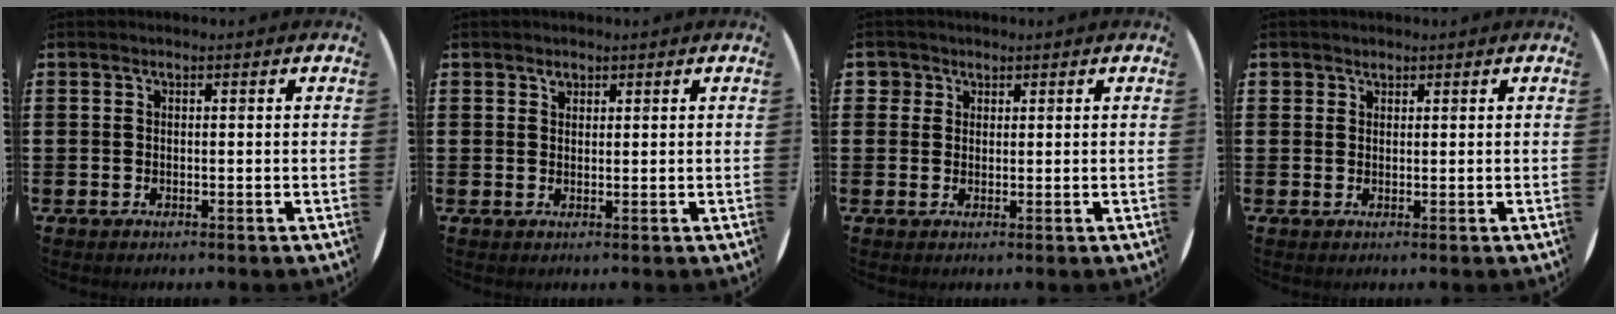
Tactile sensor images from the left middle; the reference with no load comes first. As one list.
[{"total": 1.0, "force": [0.9, 0.6, 0.0], "torque": [0.006, -0.002, 0.016]}, {"total": 1.7, "force": [1.2, 1.2, 0.1], "torque": [0.010, -0.001, 0.020]}, {"total": 1.0, "force": [0.8, 0.6, 0.0], "torque": [0.008, -0.001, 0.015]}]